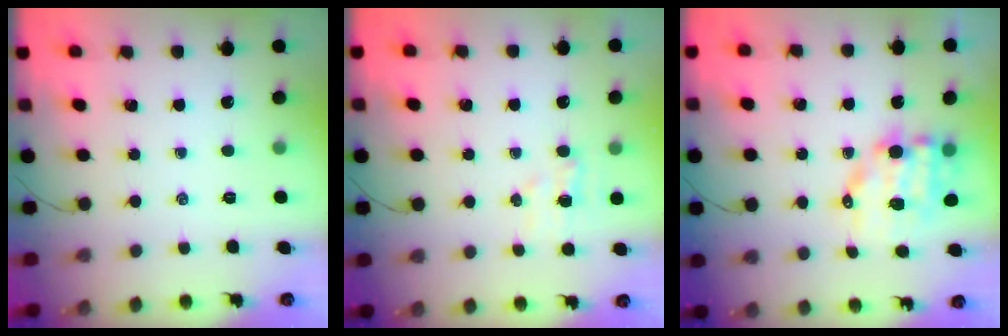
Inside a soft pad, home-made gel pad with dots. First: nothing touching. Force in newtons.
{"total": 5.4, "press": 5.3, "slide": 1.2}
{"total": 9.9, "press": 9.6, "slide": 2.3}